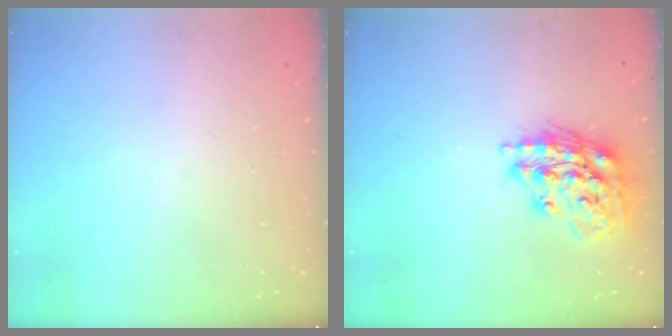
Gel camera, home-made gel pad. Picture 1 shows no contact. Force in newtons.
{"total": 17.6, "press": 17.5, "slide": 1.7}